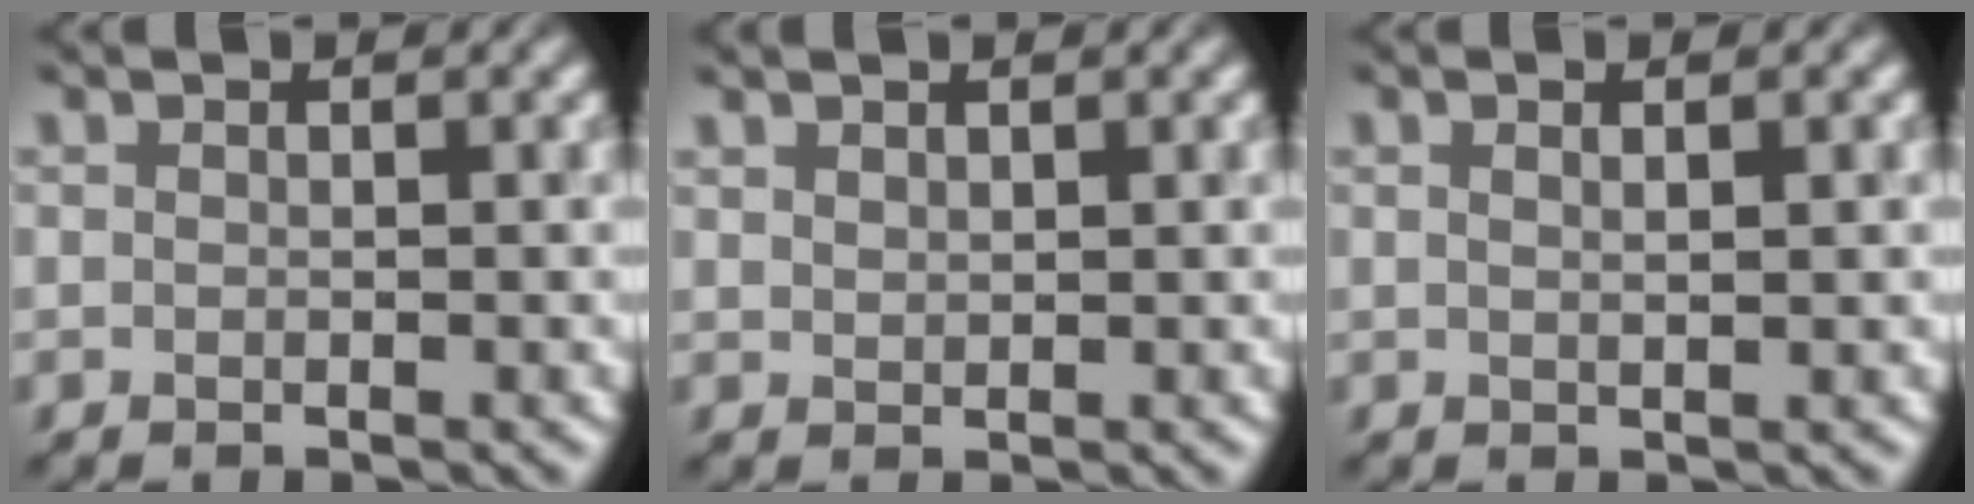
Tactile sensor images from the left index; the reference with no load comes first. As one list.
[{"total": 1.1, "force": [0.9, 0.4, 0.3], "torque": [-0.008, 0.001, 0.022]}, {"total": 1.7, "force": [0.8, 0.6, 1.4], "torque": [-0.013, -0.001, 0.005]}]